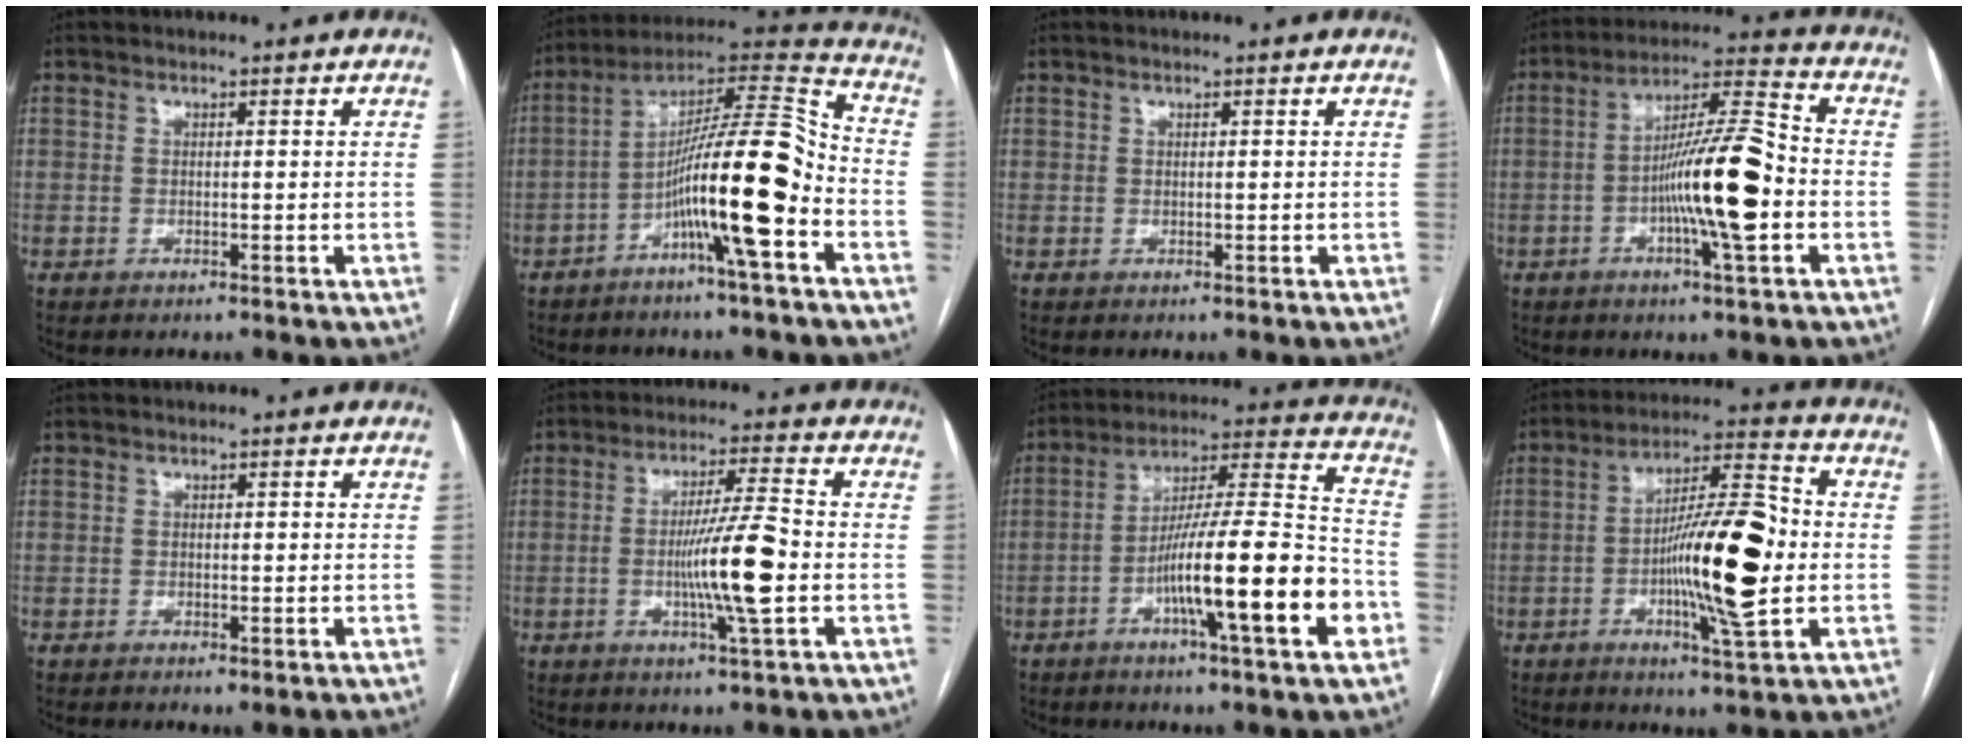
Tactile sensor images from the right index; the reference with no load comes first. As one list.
[{"total": 16.6, "force": [-5.8, 1.0, 15.6], "torque": [-0.266, 0.018, -0.099]}, {"total": 0.0}, {"total": 13.6, "force": [-2.9, 1.3, 13.2], "torque": [-0.229, 0.010, -0.054]}, {"total": 1.2, "force": [-0.3, 0.6, 0.9], "torque": [-0.015, -0.003, 0.001]}, {"total": 9.9, "force": [-1.9, -0.3, 9.7], "torque": [-0.173, -0.007, -0.036]}, {"total": 18.6, "force": [-6.6, 0.8, 17.4], "torque": [-0.279, 0.001, -0.106]}, {"total": 15.6, "force": [-2.0, 2.1, 15.4], "torque": [-0.256, 0.007, -0.035]}]